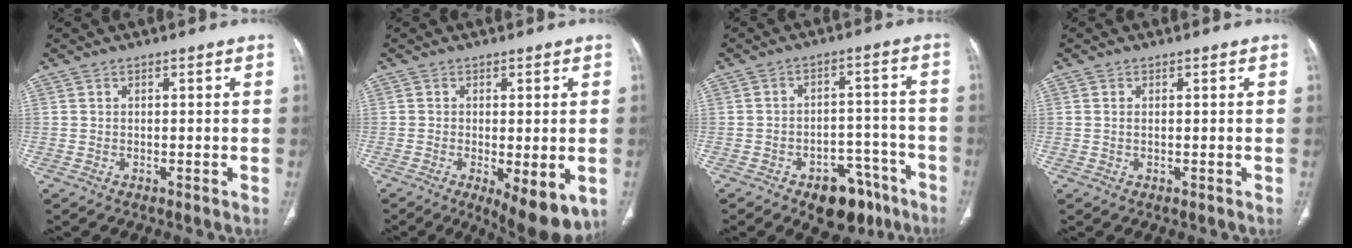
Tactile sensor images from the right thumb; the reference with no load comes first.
{"total": 9.6, "force": [-3.2, 3.4, 8.3], "torque": [-0.117, -0.021, -0.042]}
{"total": 11.1, "force": [-7.3, 6.4, 5.4], "torque": [-0.036, 0.062, -0.097]}
{"total": 0.6, "force": [0.1, 0.3, 0.5], "torque": [-0.017, 0.002, 0.004]}